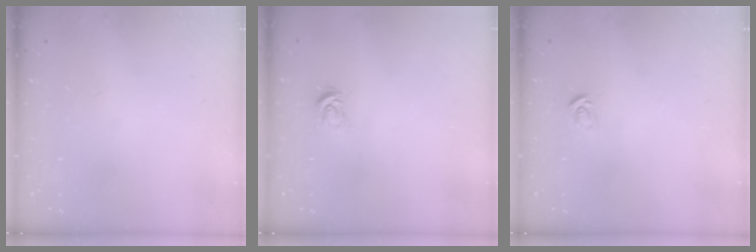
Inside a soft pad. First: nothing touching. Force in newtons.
{"total": 2.6, "press": 2.6, "slide": 0.3}
{"total": 2.7, "press": 2.7, "slide": 0.3}